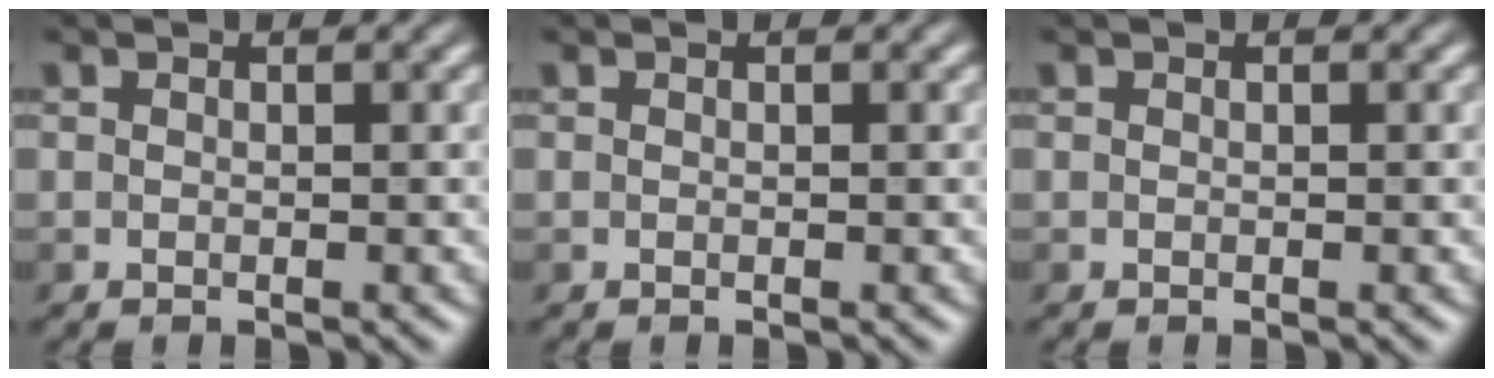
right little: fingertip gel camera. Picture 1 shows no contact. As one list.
[{"total": 0.0}, {"total": 0.0}]